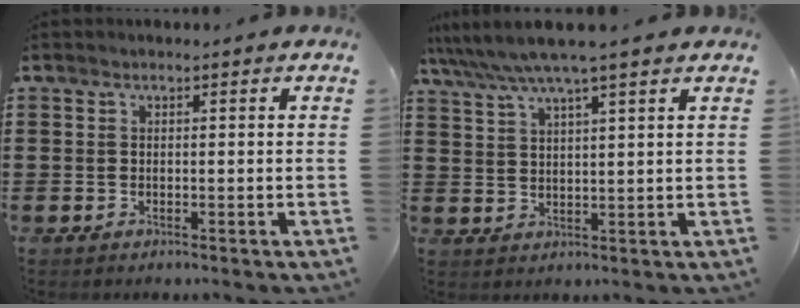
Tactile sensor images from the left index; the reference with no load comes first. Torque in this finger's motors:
{"motor_torque": [2.14, 0.00, 0.34, 0.21]}